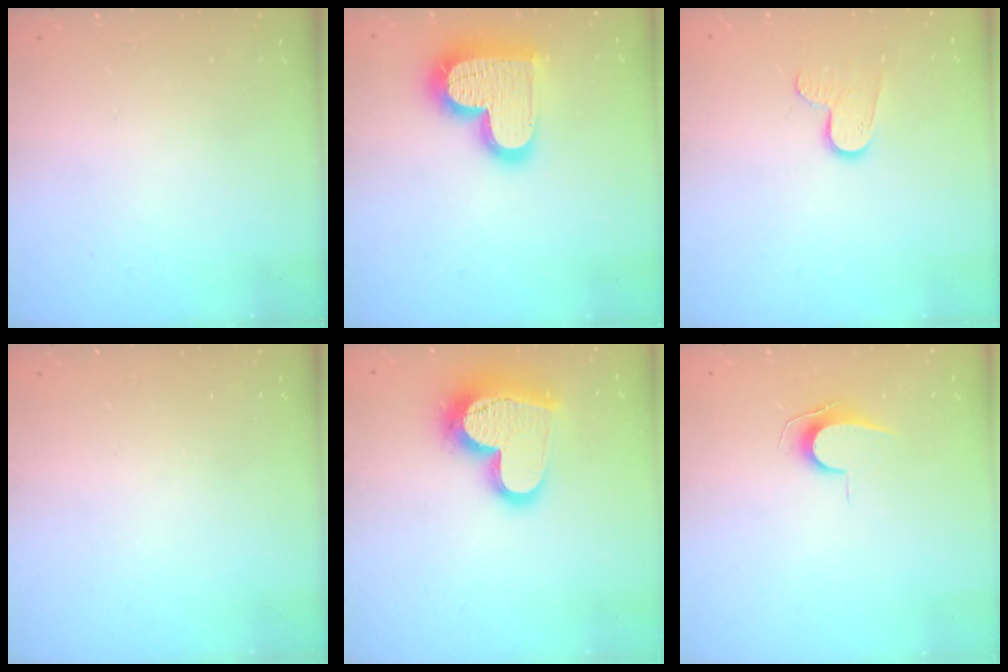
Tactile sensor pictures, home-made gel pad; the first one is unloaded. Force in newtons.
{"total": 19.8, "press": 19.7, "slide": 1.3}
{"total": 6.9, "press": 6.9, "slide": 0.2}
{"total": 0.0}
{"total": 17.9, "press": 17.8, "slide": 1.7}
{"total": 7.0, "press": 7.0, "slide": 0.6}